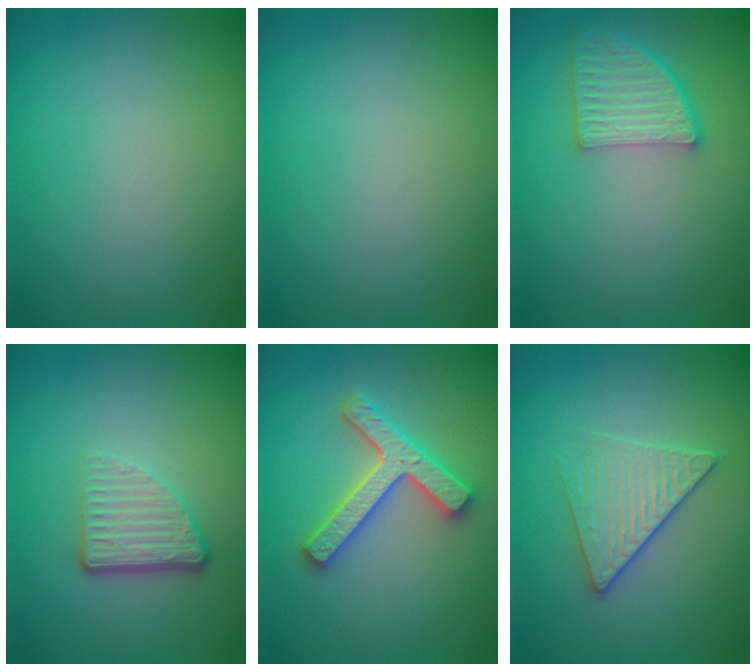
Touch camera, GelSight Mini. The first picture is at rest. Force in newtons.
{"total": 0.0}
{"total": 4.5, "press": 3.5, "slide": 2.8}
{"total": 4.0, "press": 2.7, "slide": 2.9}
{"total": 4.7, "press": 4.6, "slide": 0.8}
{"total": 3.3, "press": 3.0, "slide": 1.3}